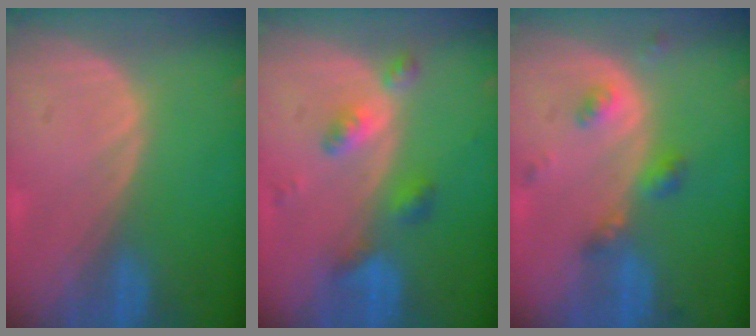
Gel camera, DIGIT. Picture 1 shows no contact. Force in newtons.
{"total": 5.5, "press": 4.8, "slide": 2.8}
{"total": 4.5, "press": 4.2, "slide": 1.7}